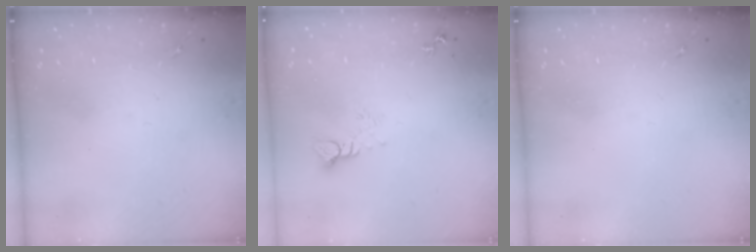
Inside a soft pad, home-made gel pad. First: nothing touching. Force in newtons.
{"total": 5.6, "press": 5.6, "slide": 0.0}
{"total": 0.0}